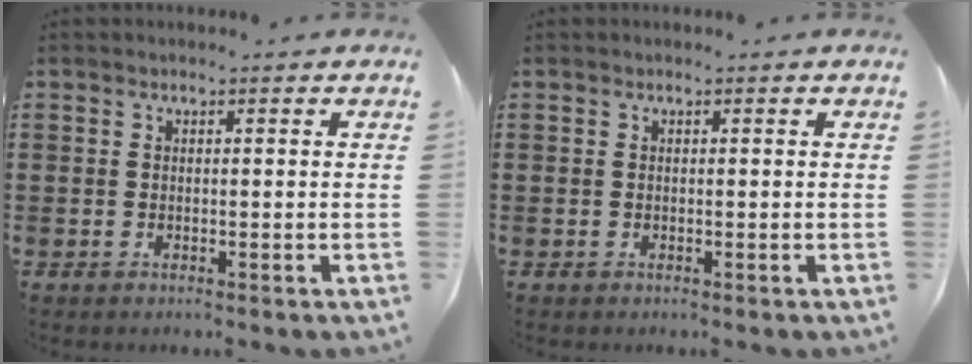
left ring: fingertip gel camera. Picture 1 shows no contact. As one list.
[{"total": 0.0}]